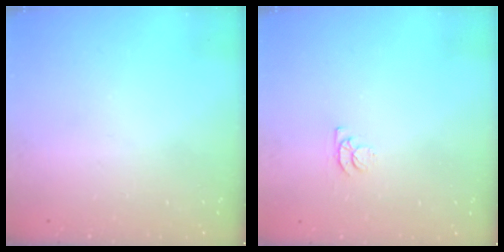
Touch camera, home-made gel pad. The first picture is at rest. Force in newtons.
{"total": 4.3, "press": 4.2, "slide": 0.5}